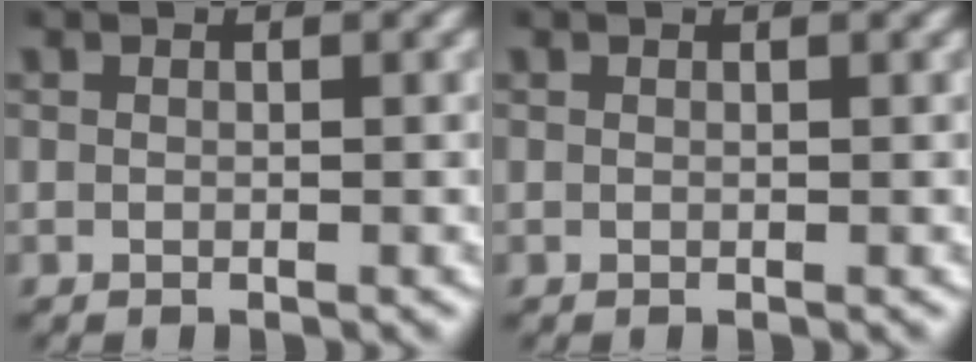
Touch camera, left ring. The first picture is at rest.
{"total": 0.0}